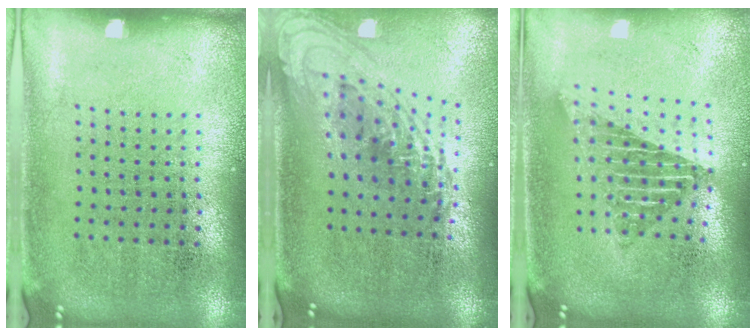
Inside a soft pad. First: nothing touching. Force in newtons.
{"total": 2.2, "press": 1.6, "slide": 1.5}
{"total": 1.8, "press": 1.5, "slide": 1.1}